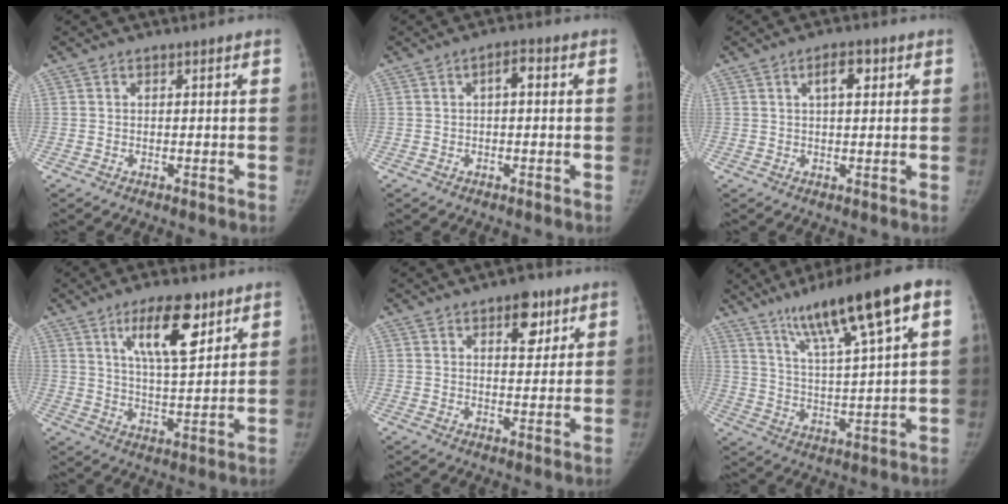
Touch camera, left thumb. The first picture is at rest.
{"total": 2.4, "force": [0.2, 1.1, 2.2], "torque": [-0.029, 0.010, -0.003]}
{"total": 4.1, "force": [1.5, 1.7, 3.3], "torque": [-0.046, 0.001, 0.022]}
{"total": 12.1, "force": [6.4, 4.2, 9.3], "torque": [-0.132, -0.037, 0.110]}
{"total": 6.5, "force": [3.5, 3.3, 4.4], "torque": [-0.033, -0.016, 0.045]}
{"total": 17.0, "force": [9.0, 2.4, 14.3], "torque": [-0.226, -0.016, 0.153]}